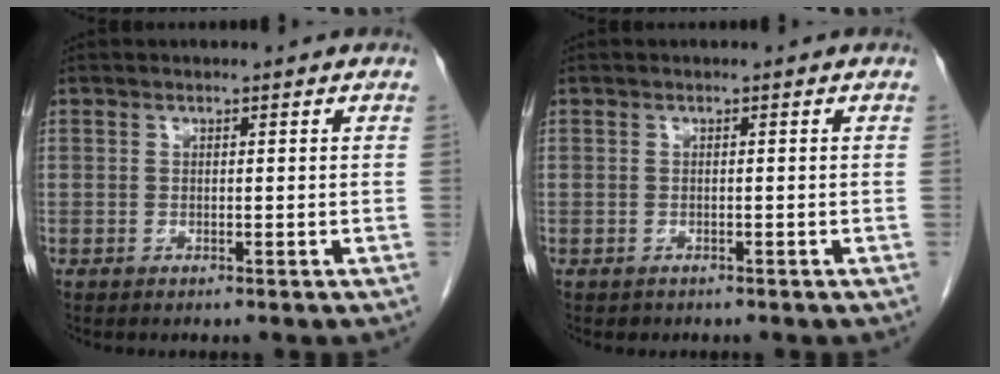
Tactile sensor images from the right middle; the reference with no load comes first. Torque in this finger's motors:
{"motor_torque": [-0.18, 0.16, -0.05, -0.01]}